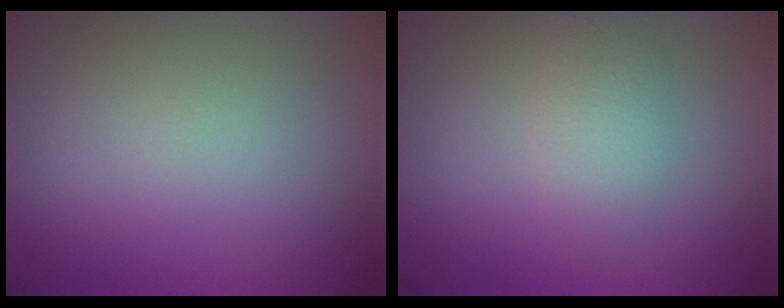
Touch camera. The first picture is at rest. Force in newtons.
{"total": 2.9, "press": 2.9, "slide": 0.1}